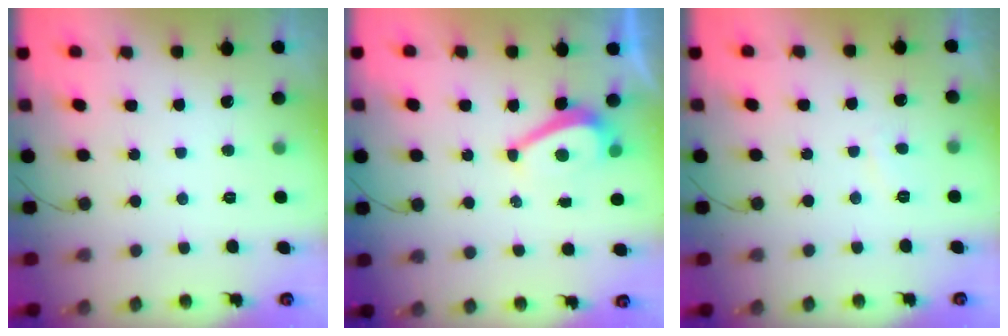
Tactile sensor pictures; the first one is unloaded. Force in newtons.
{"total": 5.1, "press": 5.1, "slide": 0.6}
{"total": 1.5, "press": 1.4, "slide": 0.6}